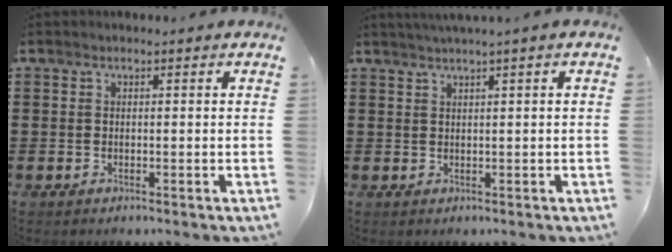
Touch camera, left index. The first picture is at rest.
{"total": 1.3, "force": [0.9, -0.5, 0.8], "torque": [-0.014, -0.003, 0.015]}